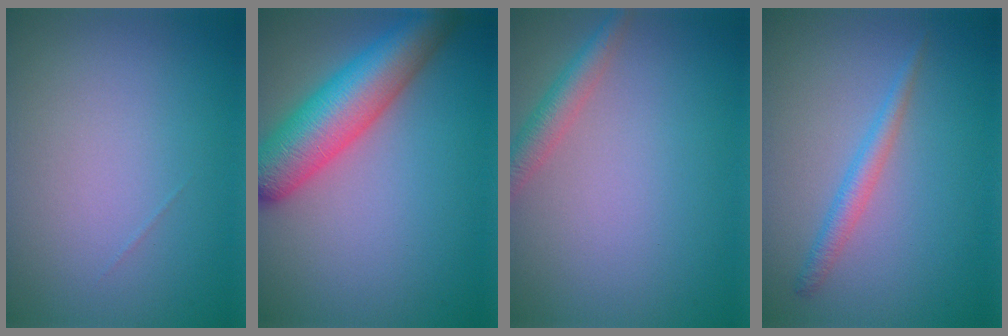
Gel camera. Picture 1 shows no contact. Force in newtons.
{"total": 8.2, "press": 8.2, "slide": 0.3}
{"total": 2.6, "press": 2.6, "slide": 0.2}
{"total": 1.8, "press": 1.8, "slide": 0.1}